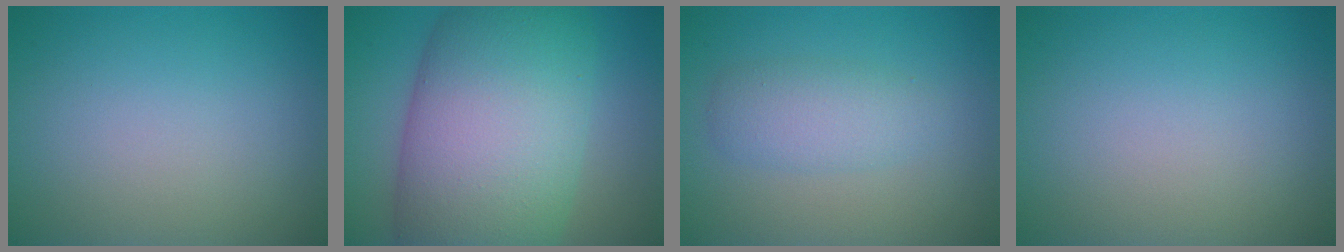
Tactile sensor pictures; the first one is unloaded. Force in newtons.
{"total": 15.9, "press": 15.9, "slide": 0.8}
{"total": 2.9, "press": 2.9, "slide": 0.1}
{"total": 0.0}